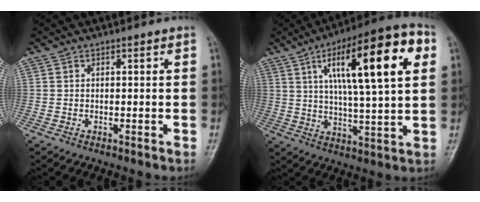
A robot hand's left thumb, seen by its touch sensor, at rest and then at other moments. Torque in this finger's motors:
{"motor_torque": [0.77, 0.79, 1.87, -0.91, 0.46]}